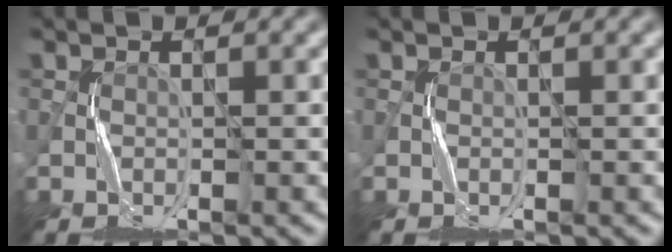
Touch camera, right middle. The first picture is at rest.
{"total": 0.0}